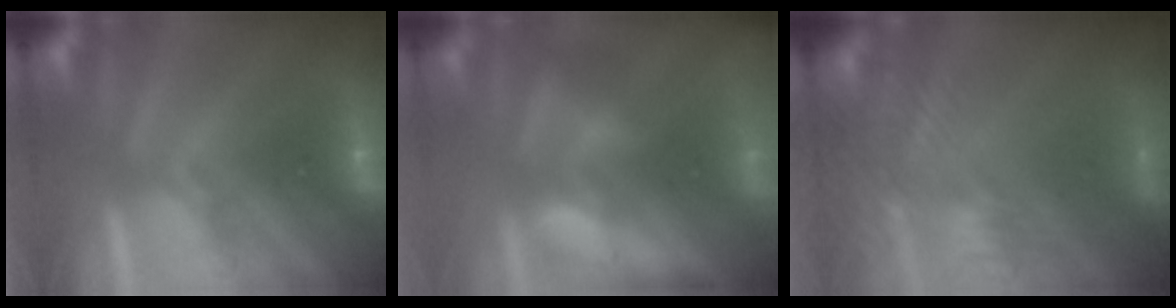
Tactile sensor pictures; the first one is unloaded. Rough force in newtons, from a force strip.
{"total": 5.9}
{"total": 3.7}